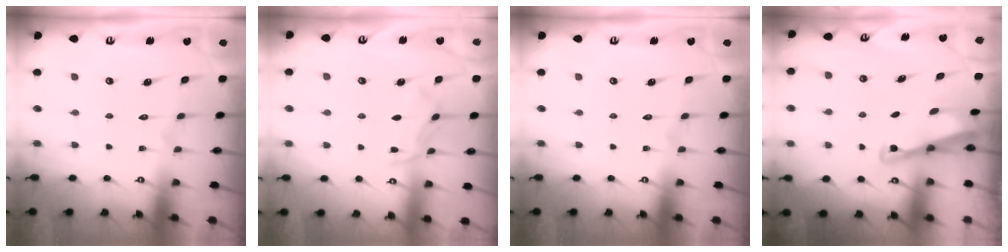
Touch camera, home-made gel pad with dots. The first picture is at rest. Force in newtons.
{"total": 5.9, "press": 5.9, "slide": 0.6}
{"total": 0.0}
{"total": 2.8, "press": 2.8, "slide": 0.3}